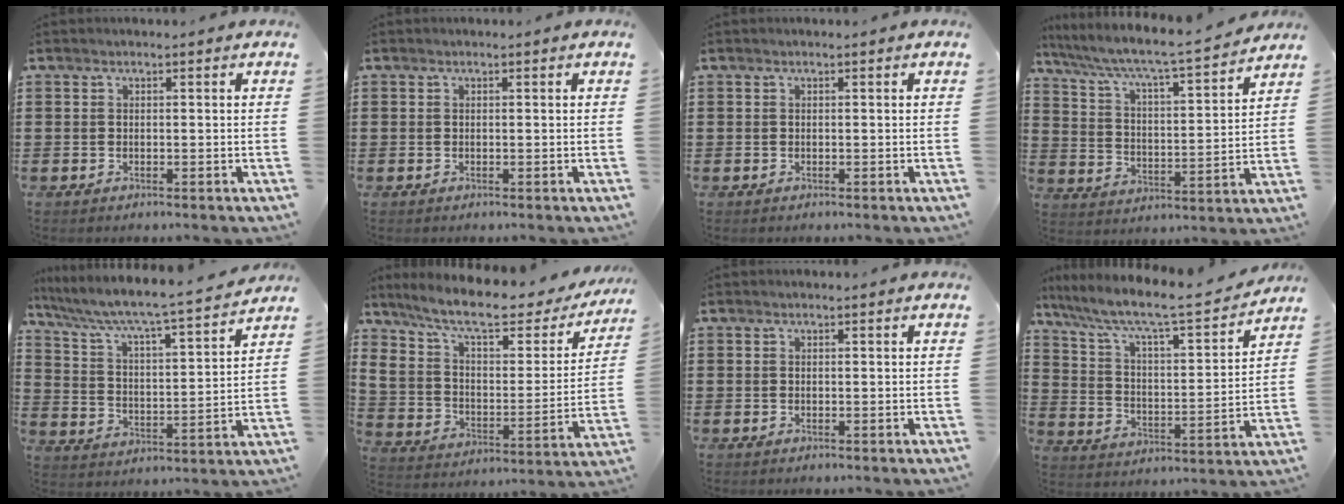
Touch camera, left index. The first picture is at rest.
{"total": 0.0}
{"total": 0.0}
{"total": 5.3, "force": [4.6, 0.0, 2.6], "torque": [-0.075, -0.040, 0.067]}
{"total": 4.9, "force": [4.3, 0.0, 2.4], "torque": [-0.069, -0.041, 0.058]}
{"total": 9.3, "force": [7.1, 2.4, 5.6], "torque": [-0.135, -0.038, 0.120]}
{"total": 0.0}
{"total": 6.9, "force": [5.6, 1.0, 3.9], "torque": [-0.103, -0.045, 0.085]}